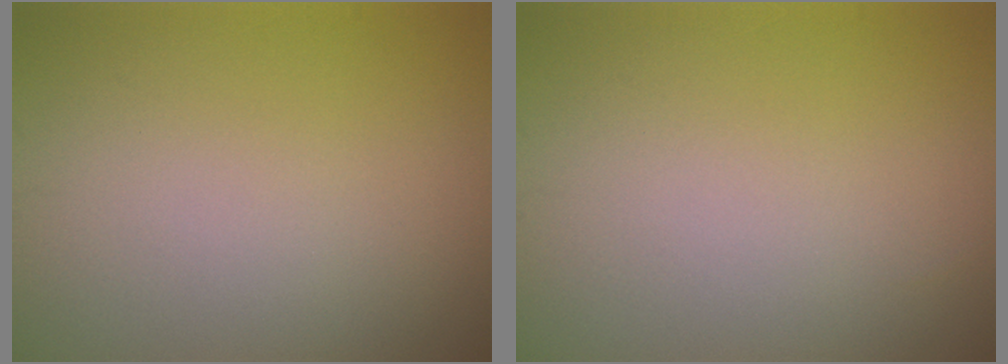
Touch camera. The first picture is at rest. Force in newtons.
{"total": 0.0}